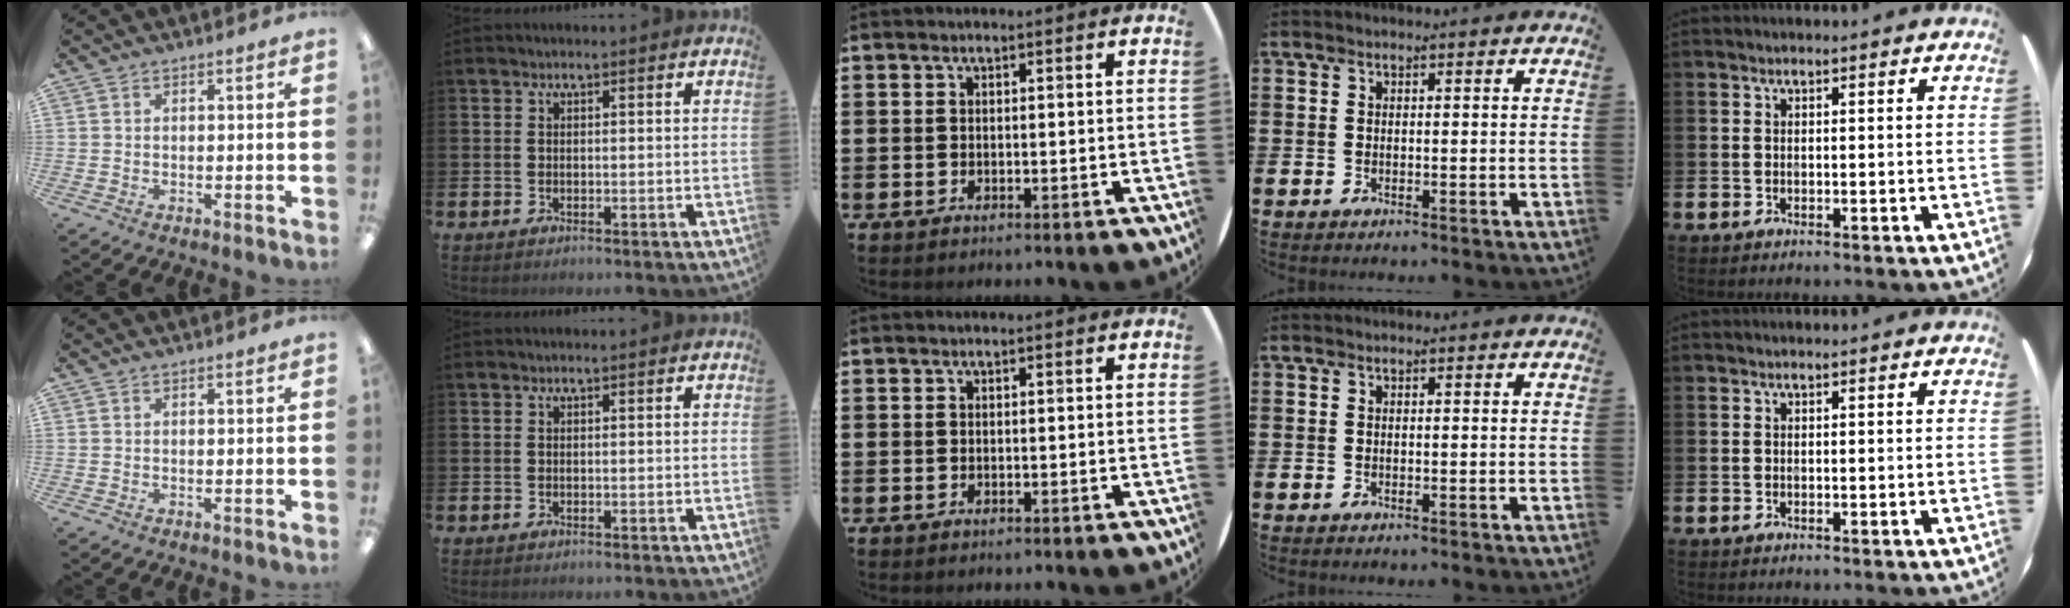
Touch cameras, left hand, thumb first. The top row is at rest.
{}